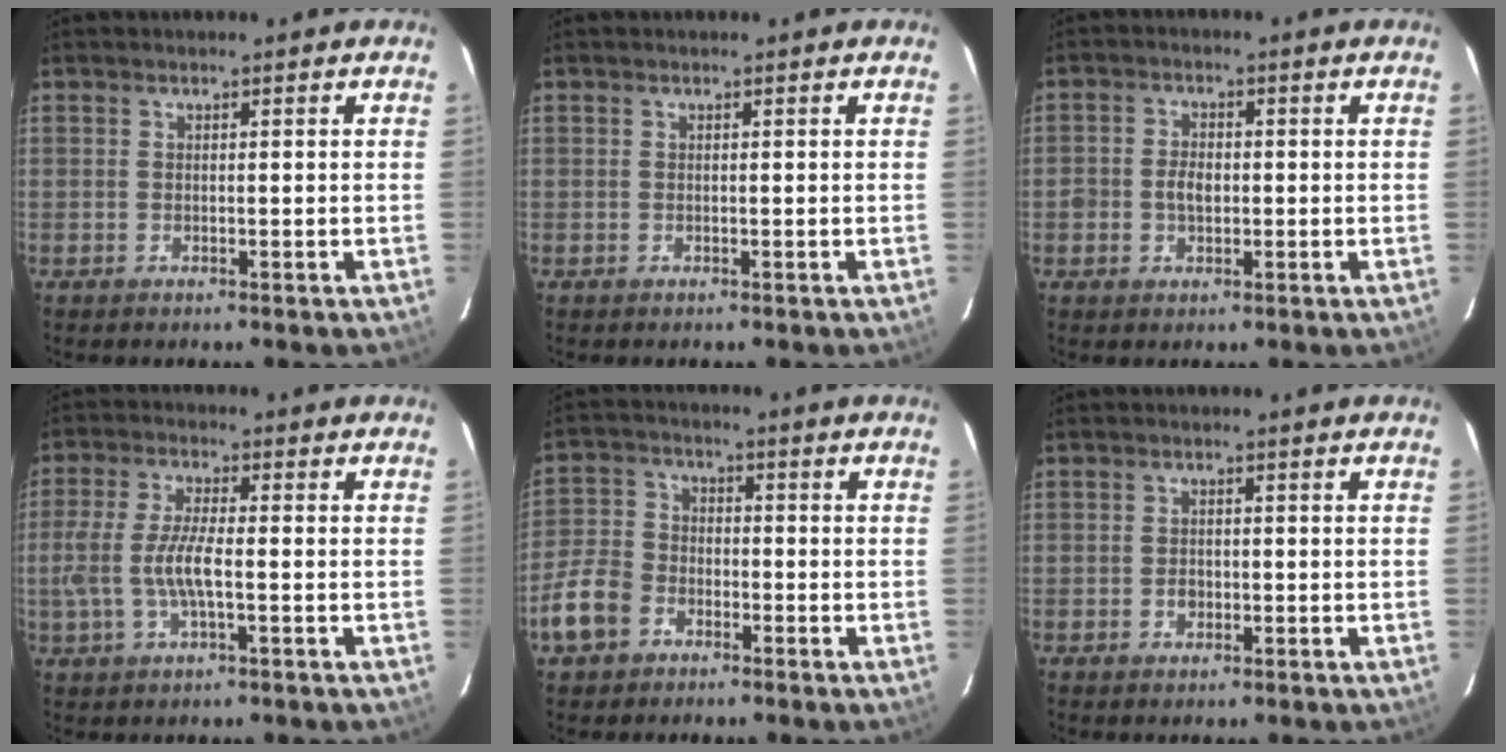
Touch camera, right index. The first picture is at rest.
{"total": 0.0}
{"total": 3.7, "force": [-0.7, 2.7, 2.4], "torque": [-0.046, 0.006, -0.011]}
{"total": 8.2, "force": [-1.6, 2.1, 7.8], "torque": [-0.163, -0.001, -0.030]}
{"total": 8.9, "force": [-4.7, 6.4, 3.9], "torque": [-0.095, 0.017, -0.094]}
{"total": 1.8, "force": [-0.6, 1.4, 0.8], "torque": [-0.013, 0.004, -0.008]}